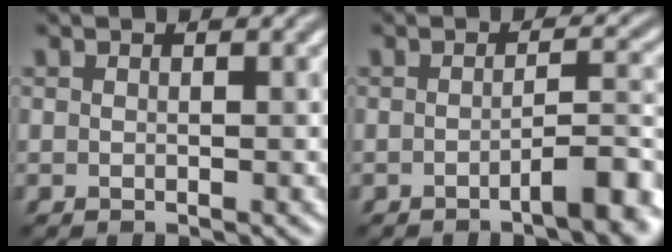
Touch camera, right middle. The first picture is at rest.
{"total": 4.1, "force": [-2.2, 0.9, 3.3], "torque": [-0.041, 0.012, -0.040]}